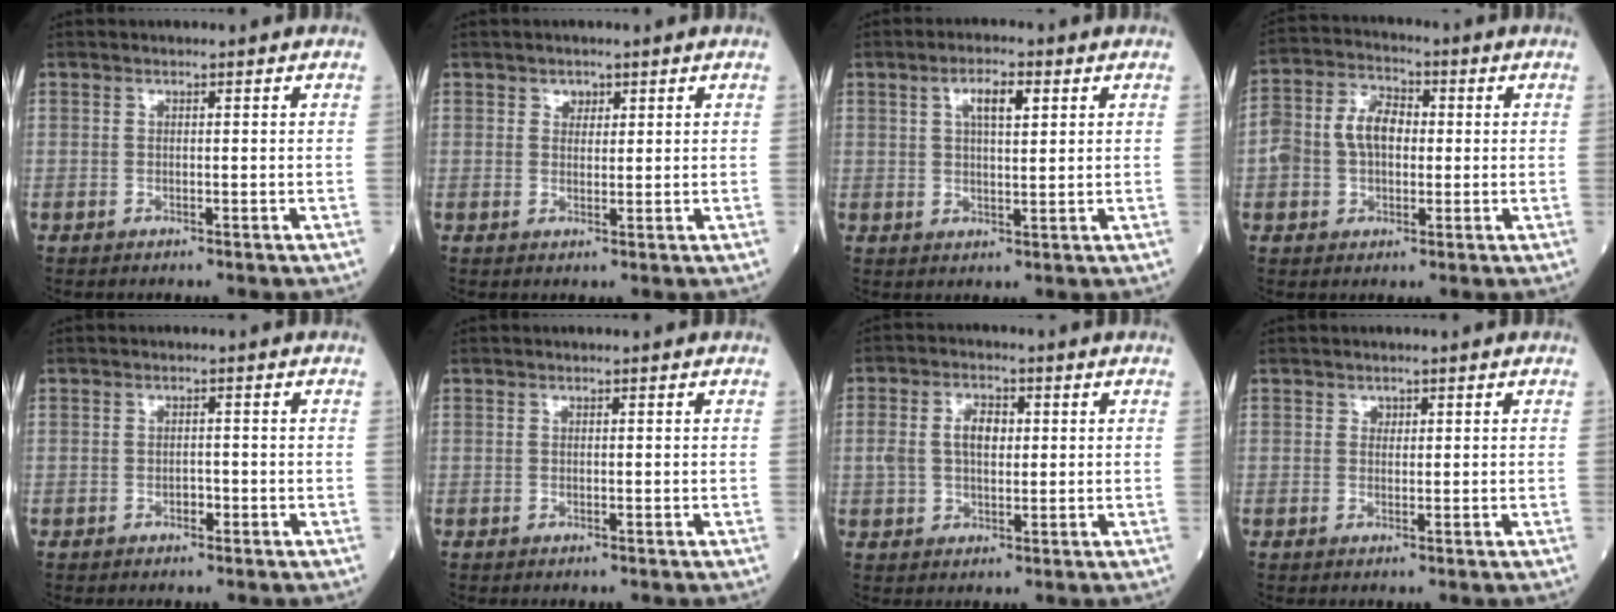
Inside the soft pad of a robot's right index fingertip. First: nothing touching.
{"total": 1.6, "force": [0.9, 1.2, 0.6], "torque": [-0.002, -0.002, 0.012]}
{"total": 4.9, "force": [2.0, 1.3, 4.2], "torque": [-0.076, 0.005, 0.034]}
{"total": 8.6, "force": [0.1, 5.5, 6.6], "torque": [-0.141, 0.033, 0.002]}
{"total": 1.3, "force": [-0.7, 0.7, 0.8], "torque": [-0.011, 0.001, -0.011]}
{"total": 0.0}
{"total": 5.6, "force": [0.8, 3.2, 4.6], "torque": [-0.096, 0.017, 0.018]}
{"total": 0.7, "force": [0.4, 0.6, 0.2], "torque": [0.003, -0.002, 0.004]}